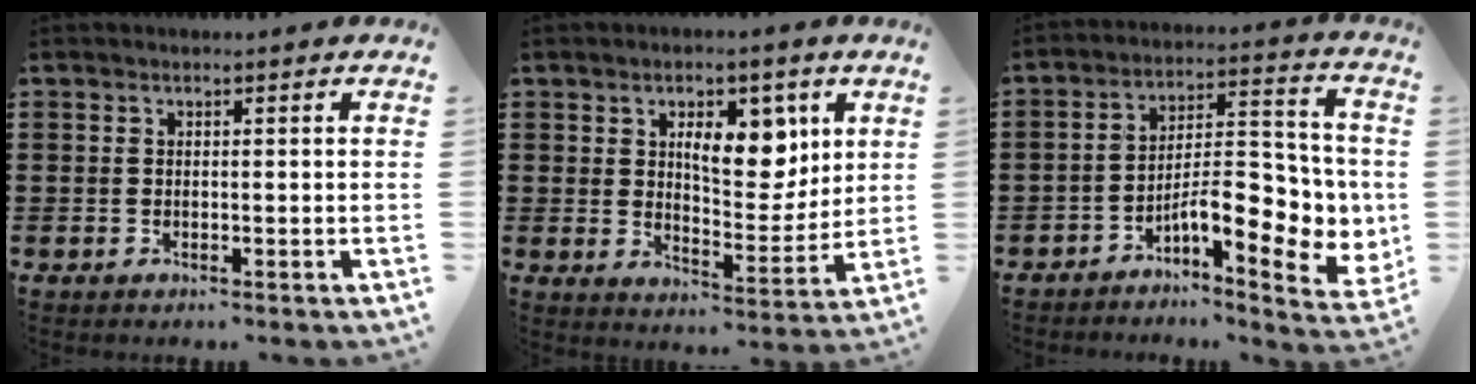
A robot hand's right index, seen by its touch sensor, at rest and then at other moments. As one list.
[{"total": 9.1, "force": [3.8, 4.7, 6.8], "torque": [-0.101, -0.005, 0.058]}, {"total": 11.2, "force": [-3.6, 4.2, 9.7], "torque": [-0.133, -0.013, -0.064]}]